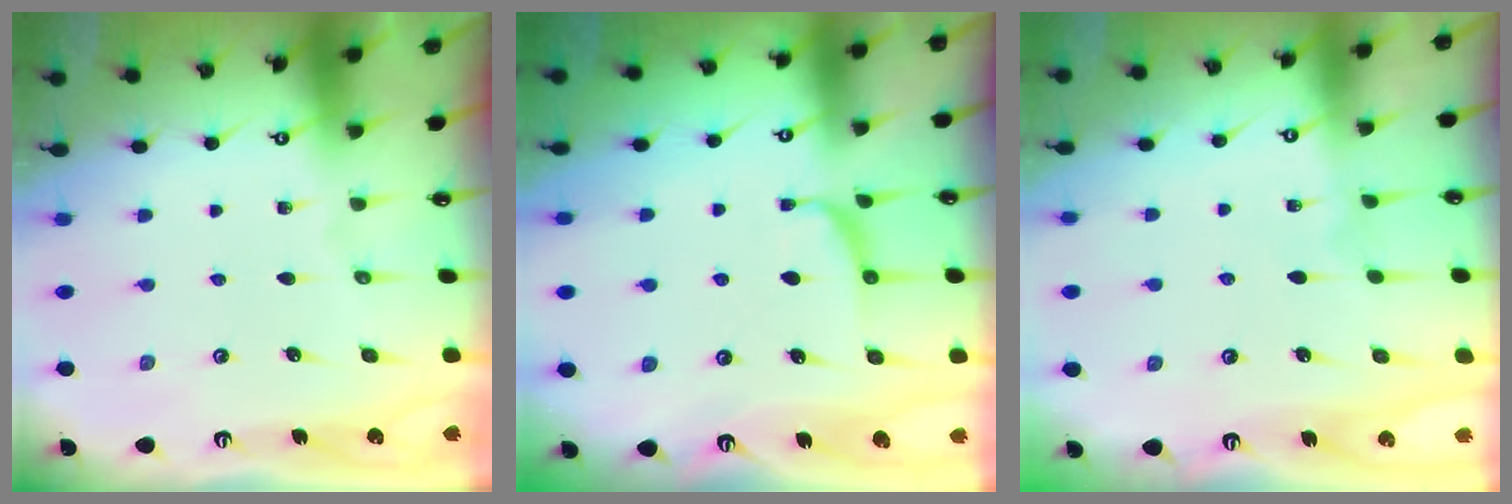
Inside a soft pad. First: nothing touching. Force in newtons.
{"total": 1.7, "press": 1.5, "slide": 0.9}
{"total": 4.6, "press": 4.6, "slide": 0.1}